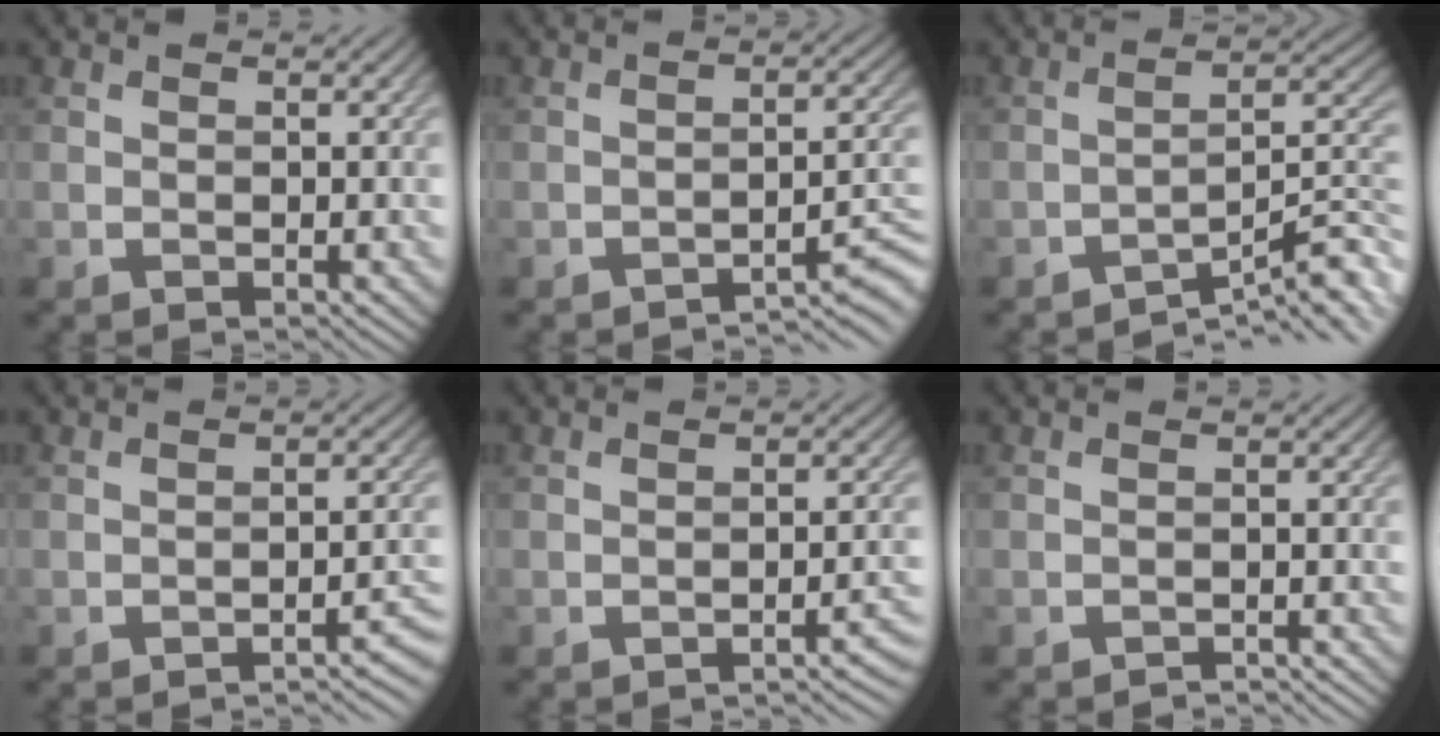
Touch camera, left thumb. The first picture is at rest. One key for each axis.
{"total": 4.2, "fx": -3.1, "fy": 0.5, "fz": 2.8, "tx": -0.037, "ty": 0.012, "tz": -0.048}
{"total": 7.8, "fx": -5.5, "fy": 1.4, "fz": 5.3, "tx": -0.071, "ty": 0.013, "tz": -0.090}
{"total": 3.3, "fx": -2.3, "fy": 0.5, "fz": 2.3, "tx": -0.027, "ty": 0.011, "tz": -0.038}
{"total": 3.1, "fx": -1.9, "fy": 0.5, "fz": 2.3, "tx": -0.025, "ty": 0.010, "tz": -0.034}
{"total": 1.2, "fx": -1.2, "fy": 0.0, "fz": 0.2, "tx": 0.000, "ty": 0.001, "tz": -0.025}